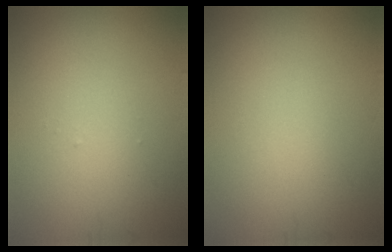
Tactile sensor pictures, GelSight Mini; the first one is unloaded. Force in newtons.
{"total": 0.0}